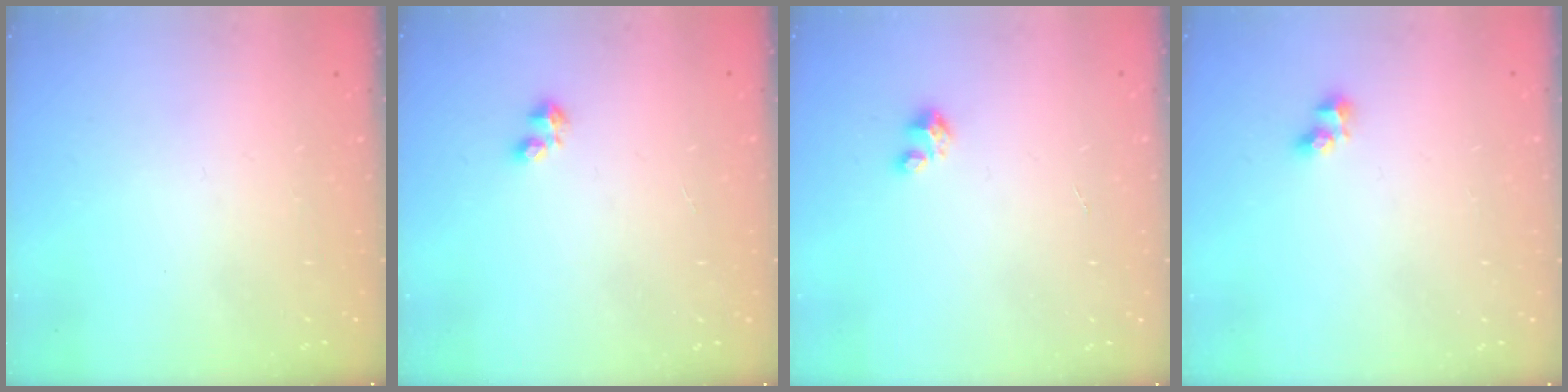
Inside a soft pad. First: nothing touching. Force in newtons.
{"total": 2.4, "press": 2.3, "slide": 0.6}
{"total": 1.8, "press": 1.8, "slide": 0.1}
{"total": 2.7, "press": 2.5, "slide": 1.0}